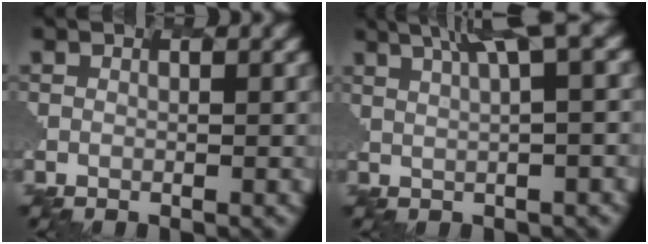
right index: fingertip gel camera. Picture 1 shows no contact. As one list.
[{"total": 7.3, "force": [3.6, 1.8, 6.2], "torque": [-0.058, 0.032, 0.053]}]